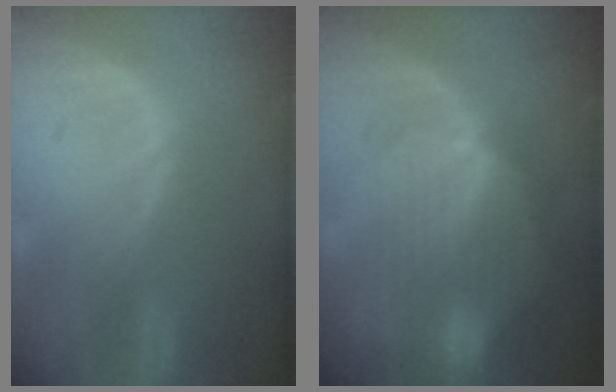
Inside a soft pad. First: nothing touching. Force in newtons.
{"total": 8.2, "press": 8.1, "slide": 1.3}